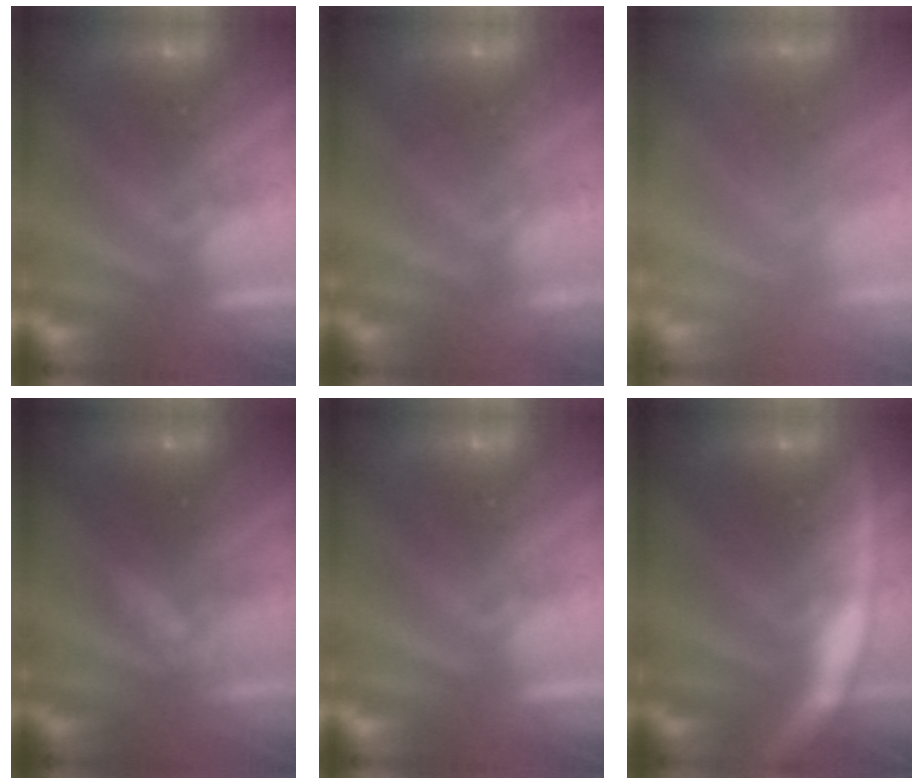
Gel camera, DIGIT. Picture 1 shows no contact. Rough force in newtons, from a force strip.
{"total": 2.0}
{"total": 7.6}
{"total": 3.2}
{"total": 0.0}
{"total": 8.2}